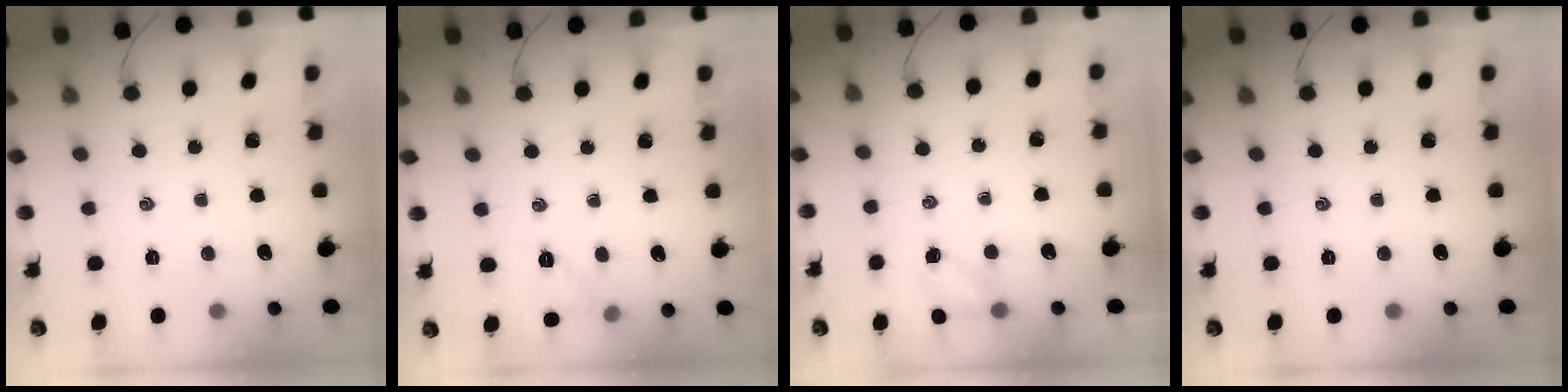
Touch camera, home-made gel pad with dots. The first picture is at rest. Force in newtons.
{"total": 4.6, "press": 4.4, "slide": 1.4}
{"total": 4.4, "press": 4.2, "slide": 1.3}
{"total": 0.0}